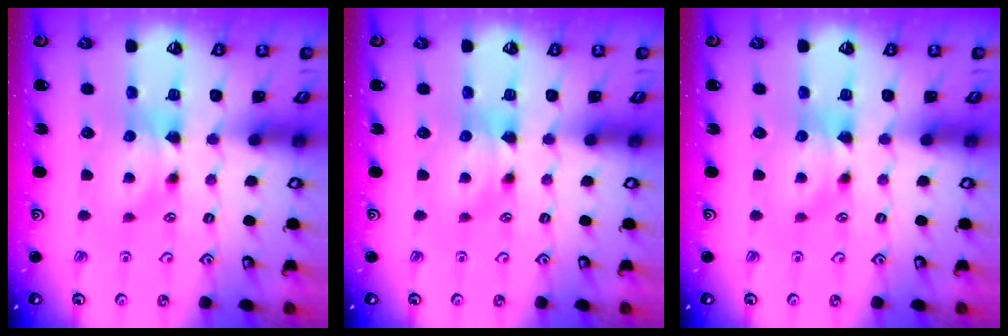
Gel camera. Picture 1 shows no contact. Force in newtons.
{"total": 0.0}
{"total": 0.0}